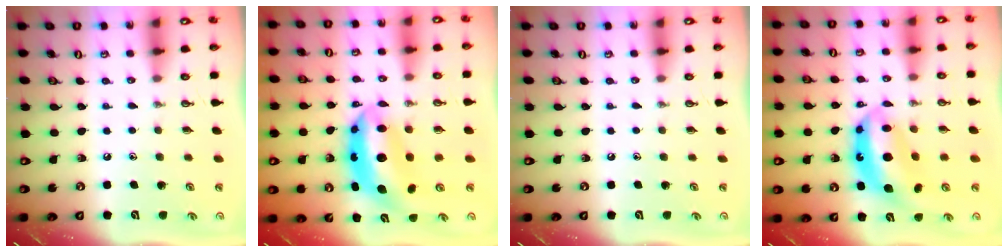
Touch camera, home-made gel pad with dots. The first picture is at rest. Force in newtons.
{"total": 9.4, "press": 9.4, "slide": 0.9}
{"total": 0.0}
{"total": 12.3, "press": 12.2, "slide": 1.0}